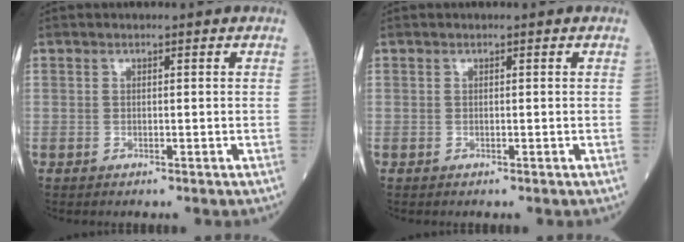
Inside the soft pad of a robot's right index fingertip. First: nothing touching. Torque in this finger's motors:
{"motor_torque": [0.00, 0.00, 0.00, 0.00]}